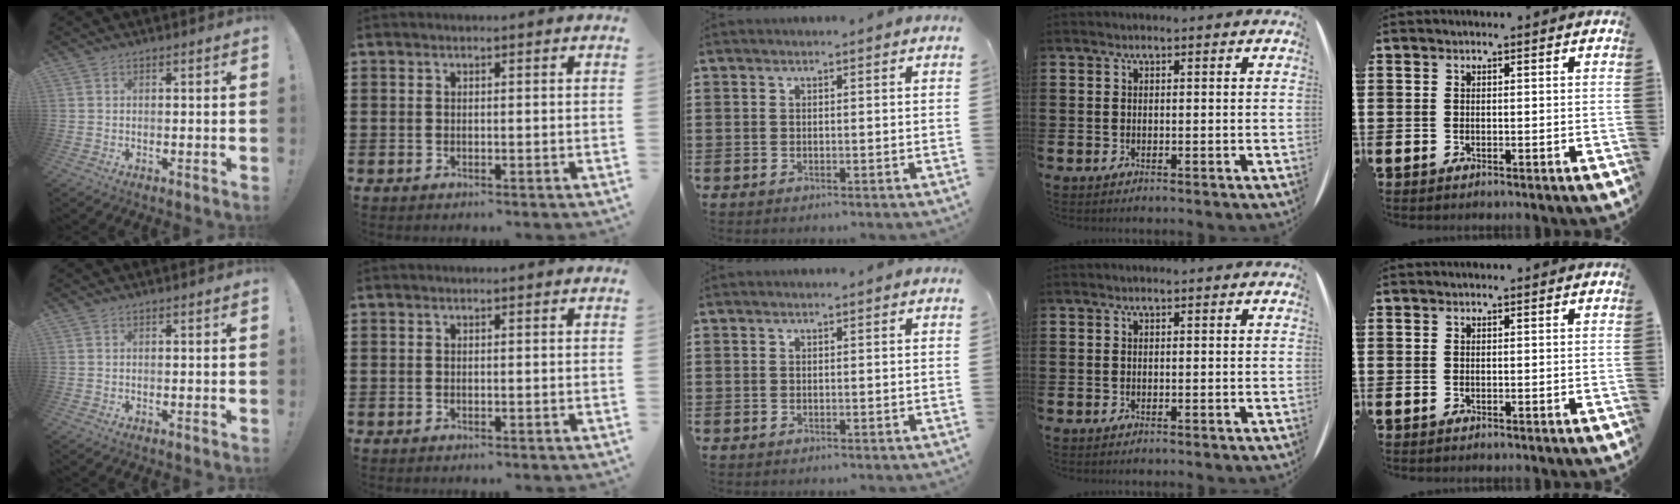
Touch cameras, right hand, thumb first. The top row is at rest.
{}